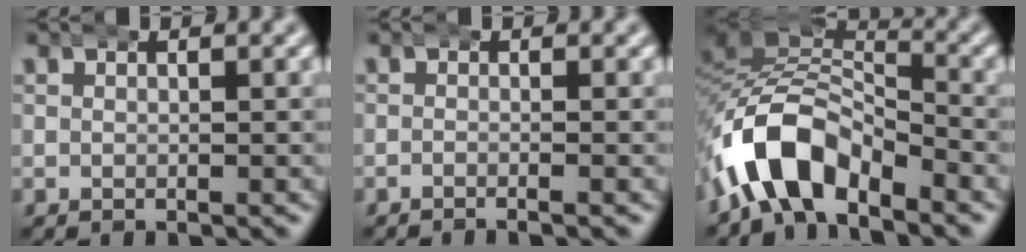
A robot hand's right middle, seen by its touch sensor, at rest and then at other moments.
{"total": 0.9, "force": [-0.9, -0.1, 0.4], "torque": [-0.004, 0.006, -0.022]}
{"total": 8.7, "force": [-2.4, 6.1, 5.8], "torque": [-0.141, -0.019, -0.041]}